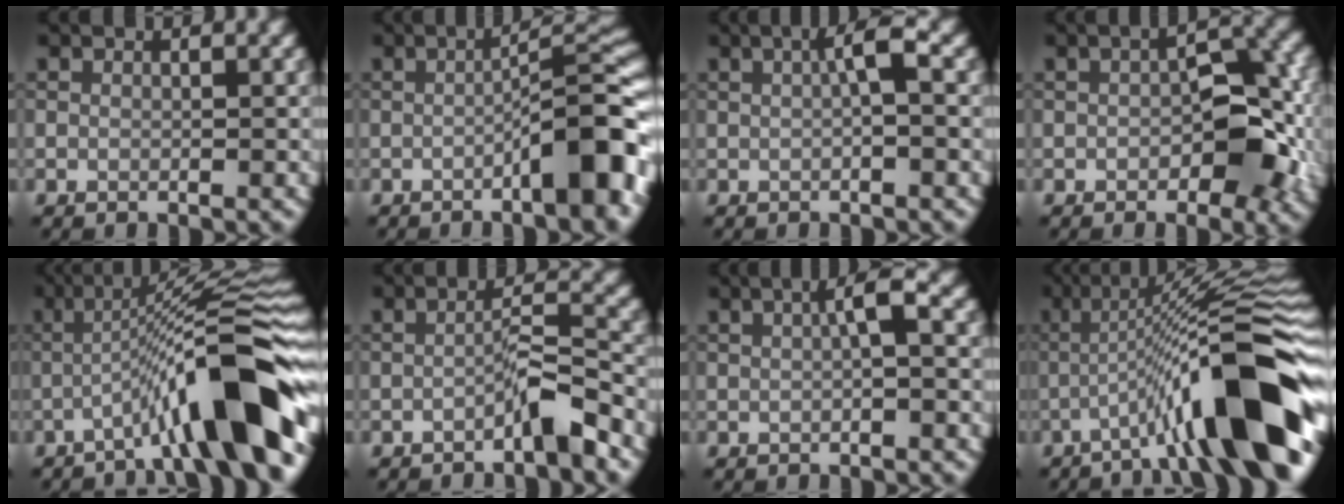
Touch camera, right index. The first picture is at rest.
{"total": 8.2, "force": [-2.9, 1.7, 7.4], "torque": [-0.091, 0.020, -0.049]}
{"total": 2.4, "force": [0.4, 0.3, 2.3], "torque": [-0.038, 0.011, 0.004]}
{"total": 7.1, "force": [-1.1, 3.7, 5.9], "torque": [-0.066, 0.009, -0.021]}
{"total": 10.9, "force": [-4.3, 1.5, 9.9], "torque": [-0.133, 0.028, -0.078]}
{"total": 2.9, "force": [-1.9, 0.2, 2.2], "torque": [-0.035, 0.018, -0.035]}
{"total": 2.3, "force": [0.4, 0.3, 2.3], "torque": [-0.037, 0.011, 0.005]}
{"total": 13.1, "force": [-4.7, 2.1, 12.0], "torque": [-0.173, 0.021, -0.076]}